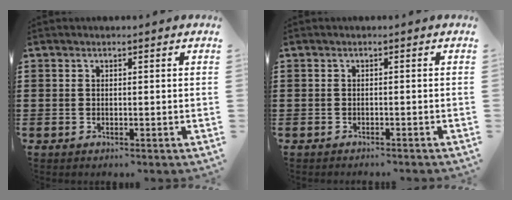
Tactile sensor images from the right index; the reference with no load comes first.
{"total": 0.7, "force": [-0.7, 0.0, 0.1], "torque": [-0.003, -0.002, -0.013]}